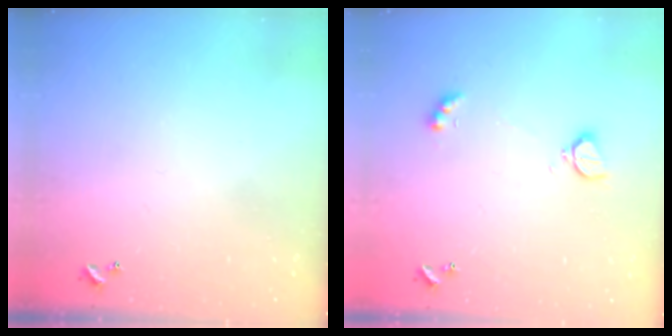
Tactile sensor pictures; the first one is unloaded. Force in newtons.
{"total": 2.8, "press": 2.7, "slide": 0.6}